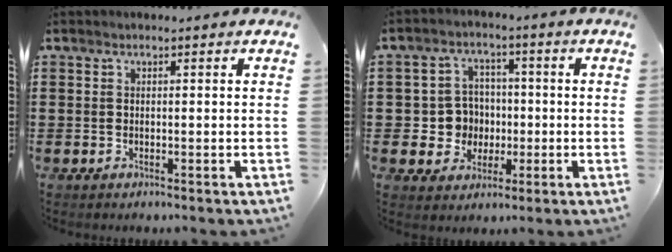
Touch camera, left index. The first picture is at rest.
{"total": 6.4, "force": [-0.2, 6.2, 1.6], "torque": [-0.047, 0.015, -0.002]}